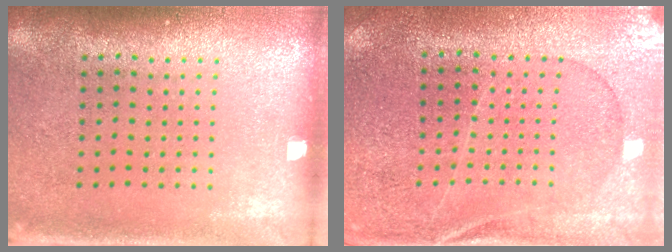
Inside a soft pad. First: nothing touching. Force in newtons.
{"total": 0.6, "press": 0.5, "slide": 0.3}